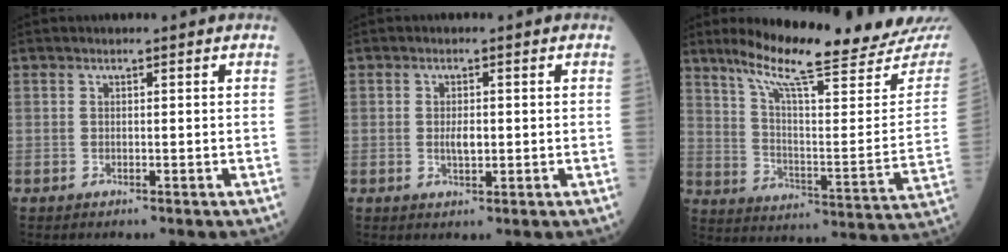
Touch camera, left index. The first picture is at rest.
{"total": 2.3, "force": [-0.3, 1.0, 2.1], "torque": [-0.040, -0.002, -0.004]}
{"total": 23.2, "force": [20.0, 0.5, 11.8], "torque": [-0.183, -0.073, 0.277]}